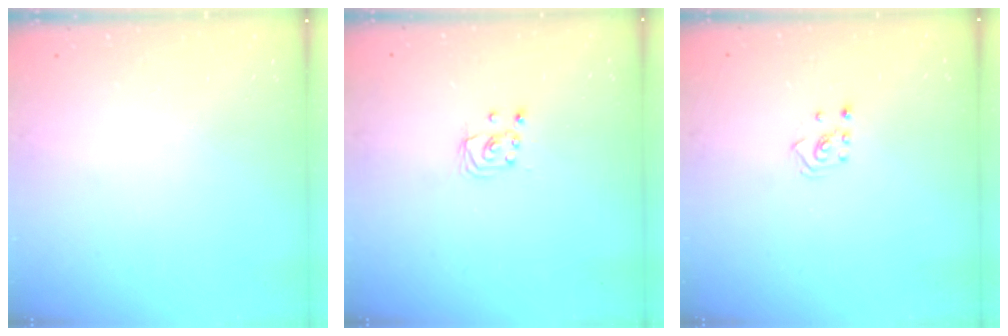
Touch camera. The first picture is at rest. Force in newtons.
{"total": 2.4, "press": 2.4, "slide": 0.2}
{"total": 2.1, "press": 1.9, "slide": 0.8}